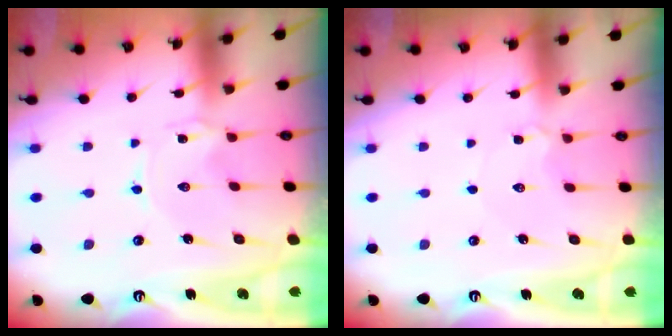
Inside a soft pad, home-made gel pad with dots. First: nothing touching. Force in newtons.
{"total": 2.6, "press": 2.6, "slide": 0.3}